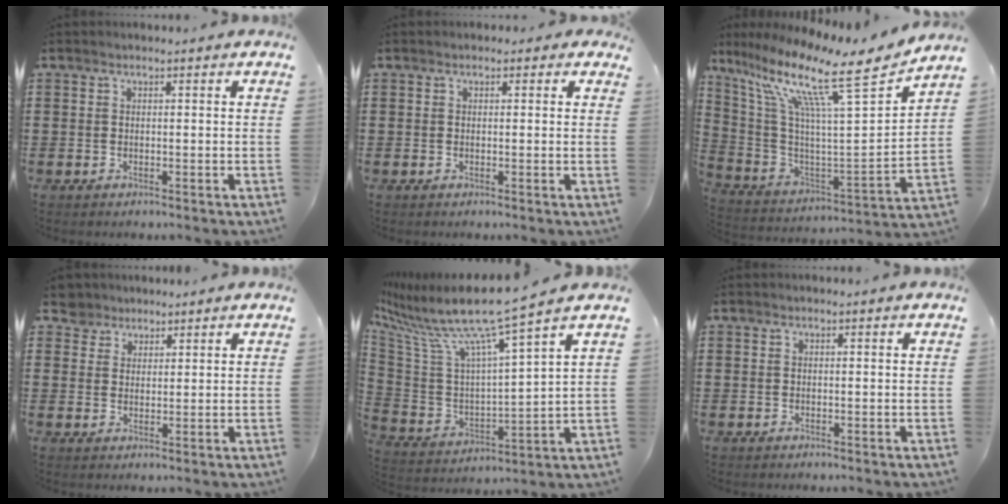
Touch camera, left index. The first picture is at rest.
{"total": 0.9, "force": [0.2, 0.8, 0.4], "torque": [-0.003, 0.005, 0.000]}
{"total": 14.5, "force": [9.9, 1.5, 10.5], "torque": [-0.219, -0.060, 0.150]}
{"total": 3.4, "force": [2.7, 2.1, -0.1], "torque": [-0.014, 0.007, 0.052]}
{"total": 10.3, "force": [8.4, -0.4, 5.9], "torque": [-0.152, -0.068, 0.133]}
{"total": 0.0}